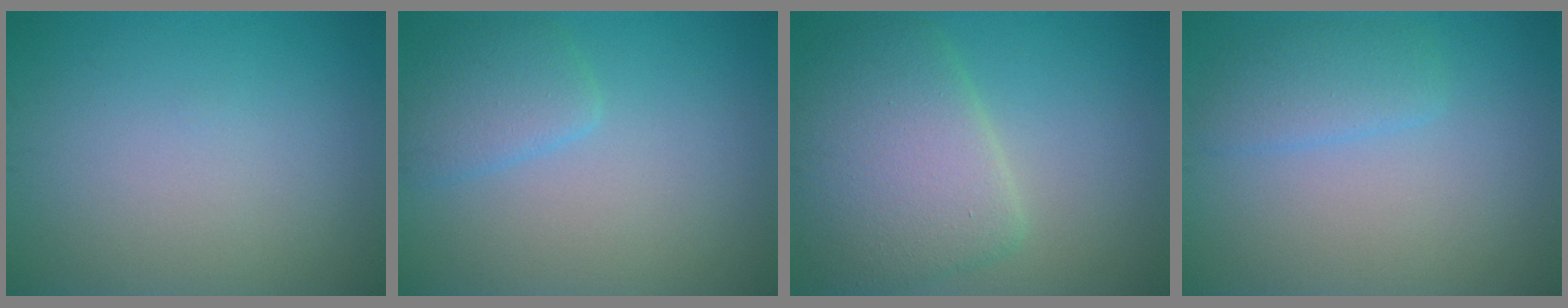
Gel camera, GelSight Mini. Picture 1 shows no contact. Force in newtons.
{"total": 2.6, "press": 2.6, "slide": 0.2}
{"total": 6.8, "press": 6.8, "slide": 0.6}
{"total": 2.4, "press": 2.3, "slide": 0.1}